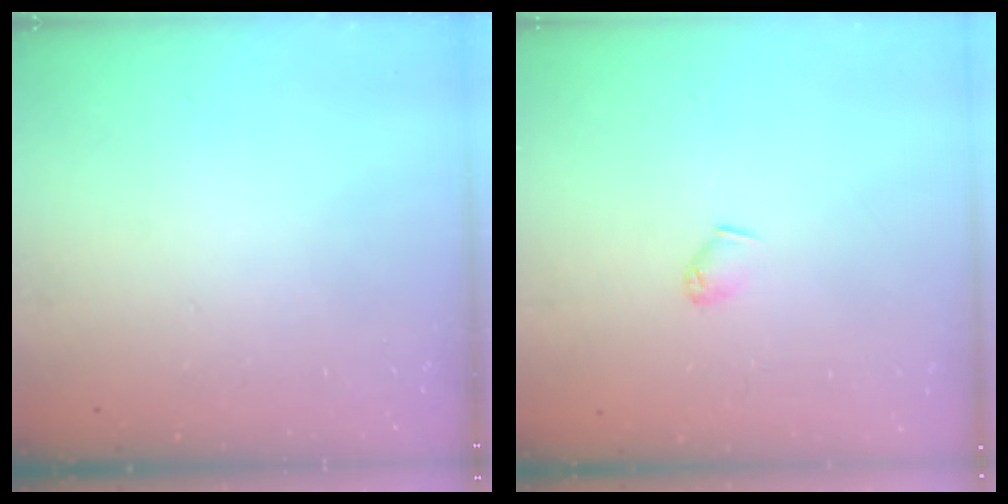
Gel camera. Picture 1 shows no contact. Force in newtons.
{"total": 4.0, "press": 3.9, "slide": 0.8}